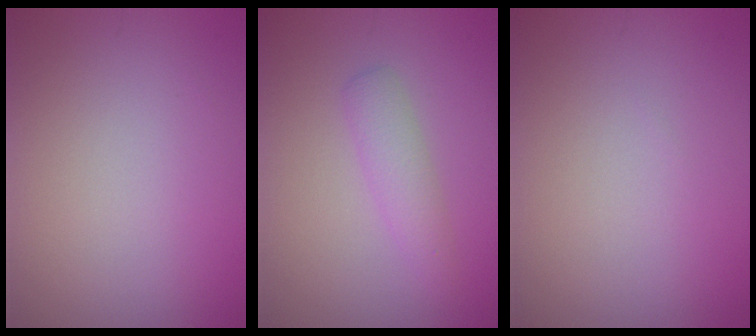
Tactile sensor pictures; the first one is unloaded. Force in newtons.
{"total": 2.0, "press": 2.0, "slide": 0.1}
{"total": 0.0}